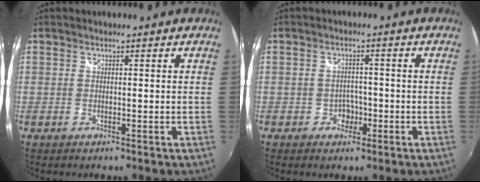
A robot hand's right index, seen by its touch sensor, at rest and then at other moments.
{"total": 2.9, "force": [-1.2, 2.5, 0.9], "torque": [-0.018, 0.006, -0.015]}